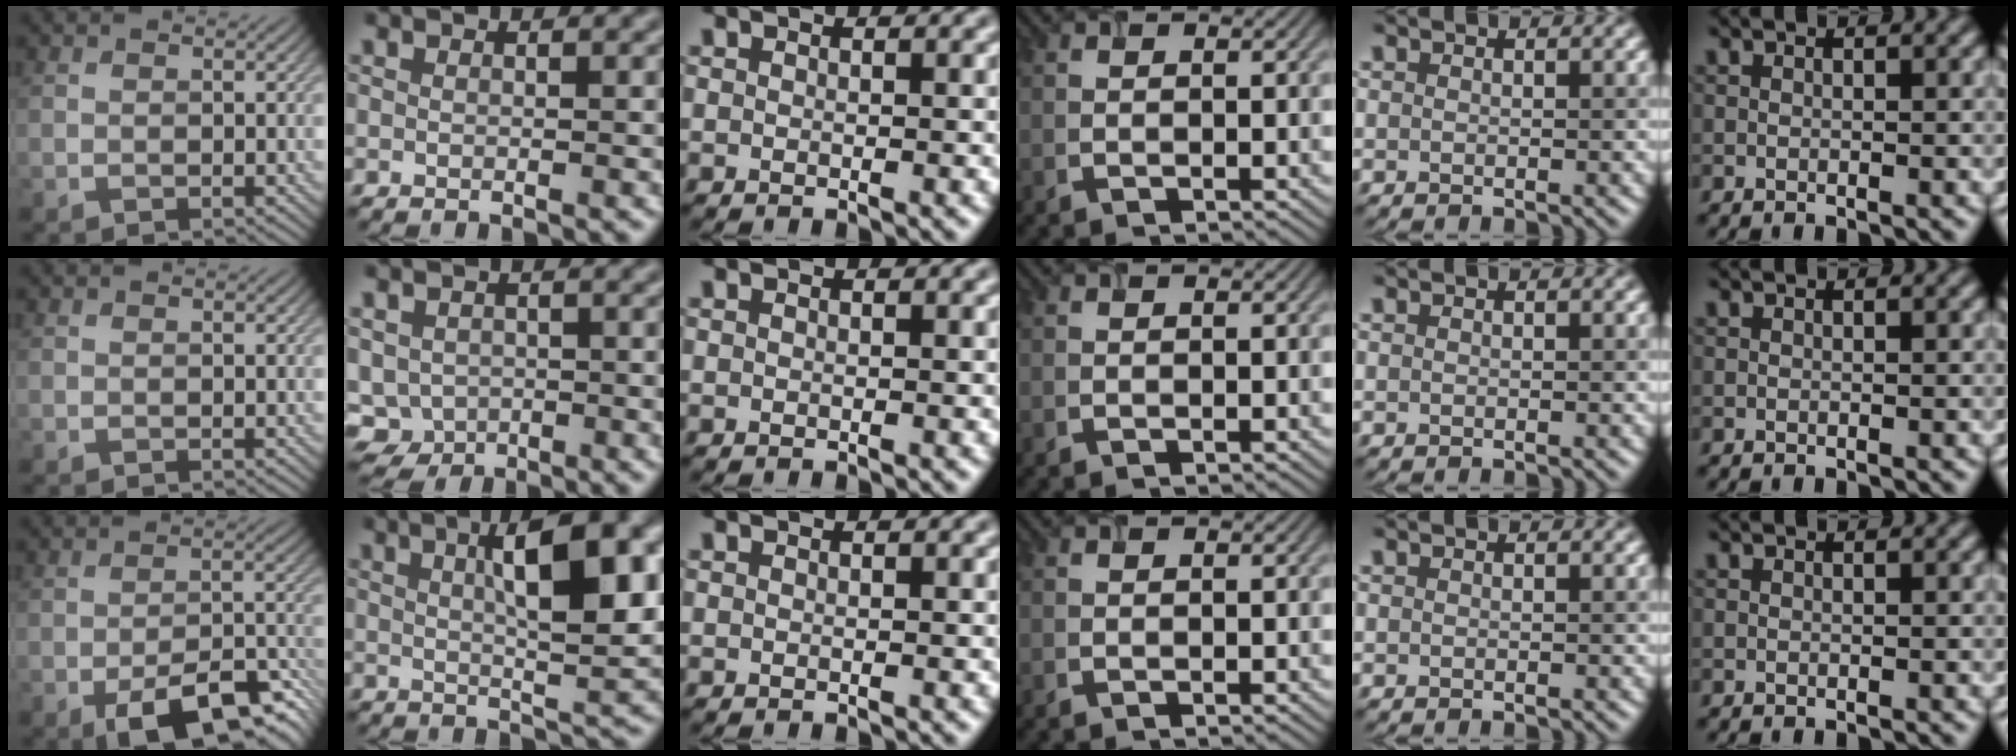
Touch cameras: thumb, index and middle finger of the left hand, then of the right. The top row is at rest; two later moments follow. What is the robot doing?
{"motion": "close", "object": "airpods case & airpods"}